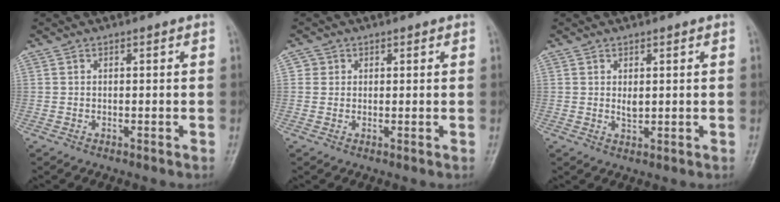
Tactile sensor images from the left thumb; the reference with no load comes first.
{"total": 2.0, "force": [0.7, 1.9, 0.1], "torque": [0.016, -0.001, 0.004]}
{"total": 2.0, "force": [0.7, 1.1, 1.5], "torque": [-0.021, -0.007, 0.012]}